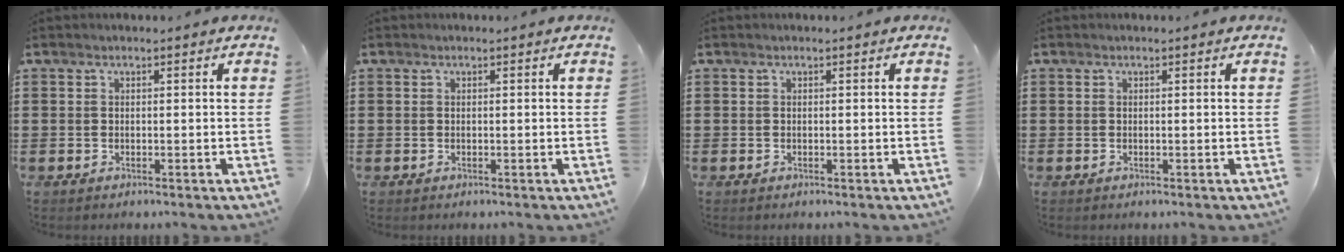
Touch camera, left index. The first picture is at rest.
{"total": 0.0}
{"total": 0.0}
{"total": 0.0}